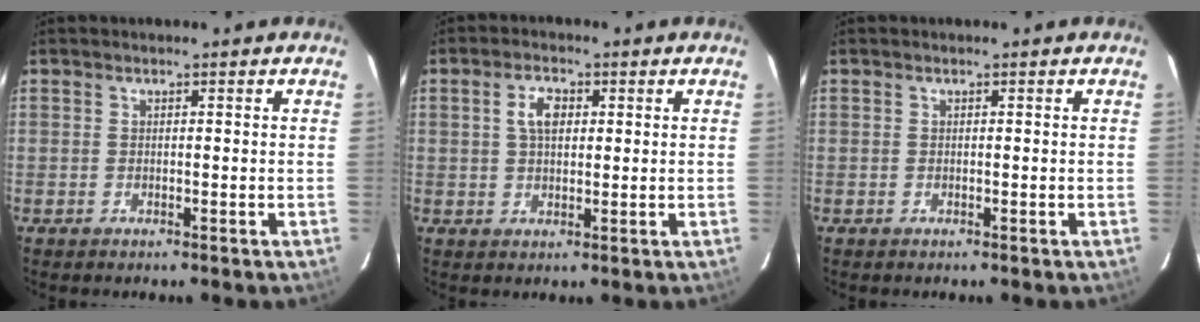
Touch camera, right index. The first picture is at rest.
{"total": 4.3, "force": [1.1, 2.5, 3.2], "torque": [-0.060, 0.011, 0.023]}
{"total": 0.0}